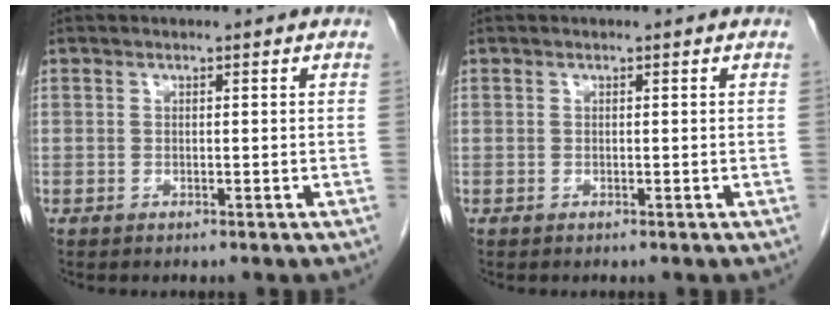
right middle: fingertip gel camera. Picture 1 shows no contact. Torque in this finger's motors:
{"motor_torque": [-0.27, -0.02, -0.02, -0.01]}